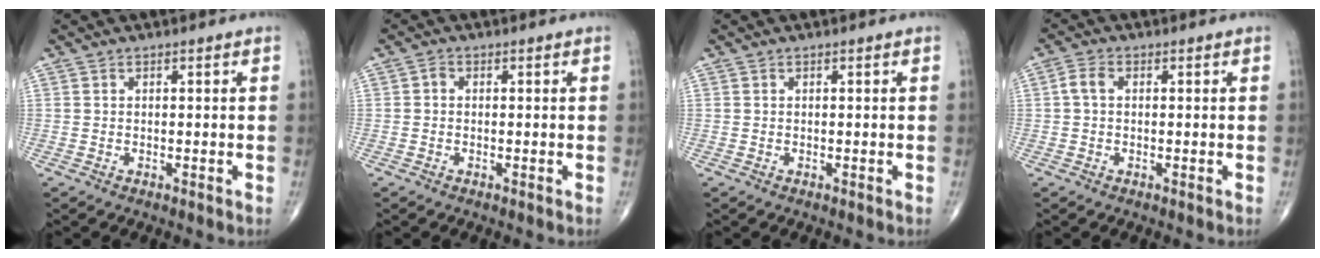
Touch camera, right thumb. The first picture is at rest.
{"total": 1.0, "force": [-0.1, 0.8, 0.6], "torque": [-0.006, 0.002, -0.007]}
{"total": 0.0}
{"total": 2.5, "force": [0.2, 1.6, 1.9], "torque": [-0.039, 0.007, -0.001]}